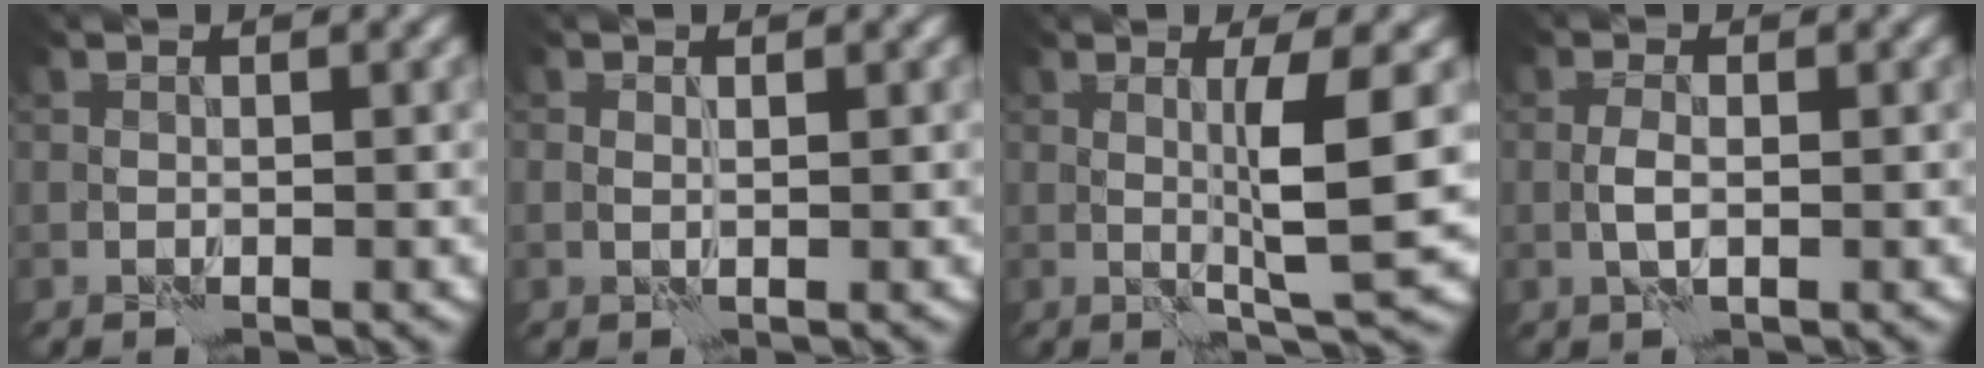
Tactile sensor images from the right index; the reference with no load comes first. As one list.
[{"total": 0.6, "force": [0.5, 0.1, 0.4], "torque": [-0.007, -0.003, 0.009]}, {"total": 4.7, "force": [0.8, 0.1, 4.6], "torque": [-0.080, -0.007, 0.018]}, {"total": 1.3, "force": [0.0, 0.3, 1.3], "torque": [-0.027, 0.000, -0.004]}]